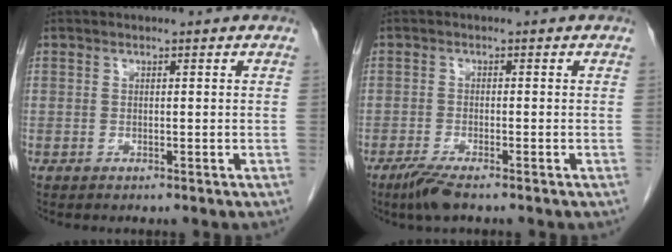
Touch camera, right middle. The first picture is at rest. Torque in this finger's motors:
{"motor_torque": [0.41, -0.25, 0.03, 0.04]}